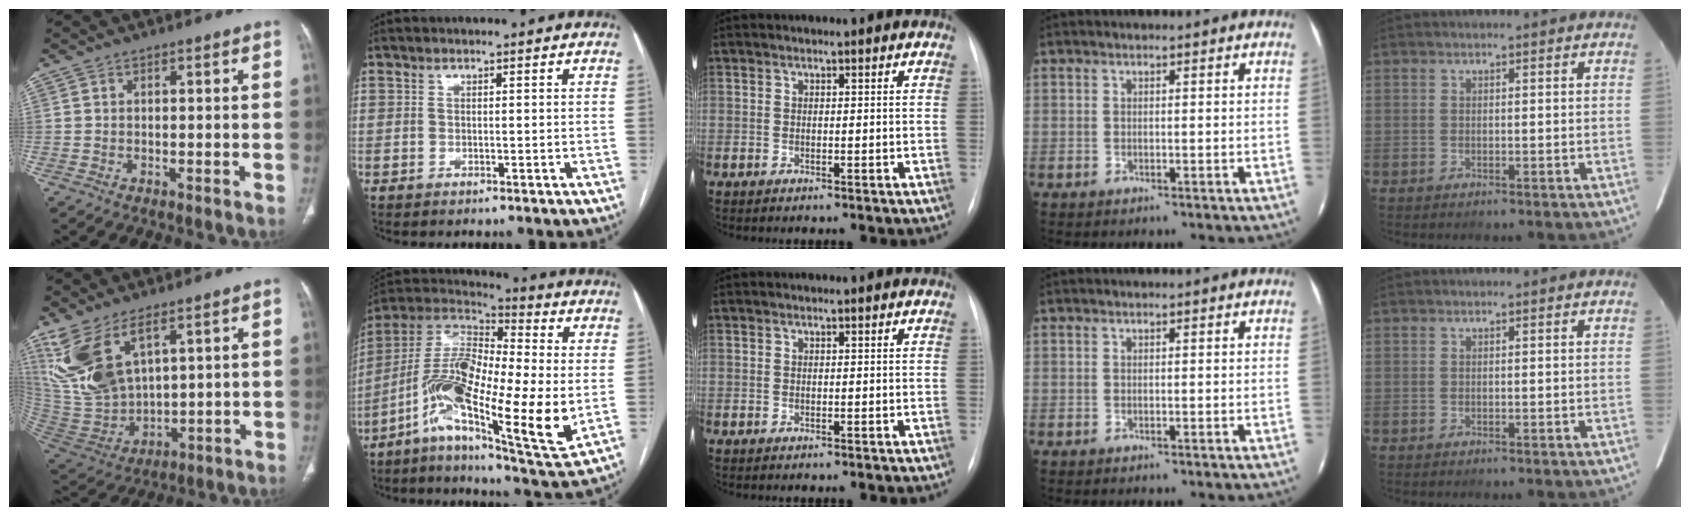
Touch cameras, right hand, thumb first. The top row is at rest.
{"thumb": {"total": 15.8, "force": [7.8, 7.8, 11.2], "torque": [-0.230, -0.031, 0.183]}, "index": {"total": 20.8, "force": [-3.7, 4.5, 20.0], "torque": [-0.391, -0.003, -0.071]}}